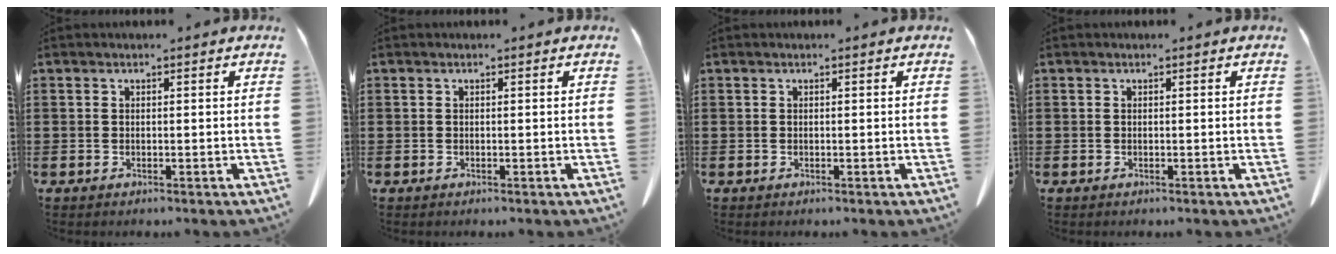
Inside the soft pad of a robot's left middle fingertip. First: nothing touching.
{"total": 0.0}
{"total": 0.0}
{"total": 0.0}